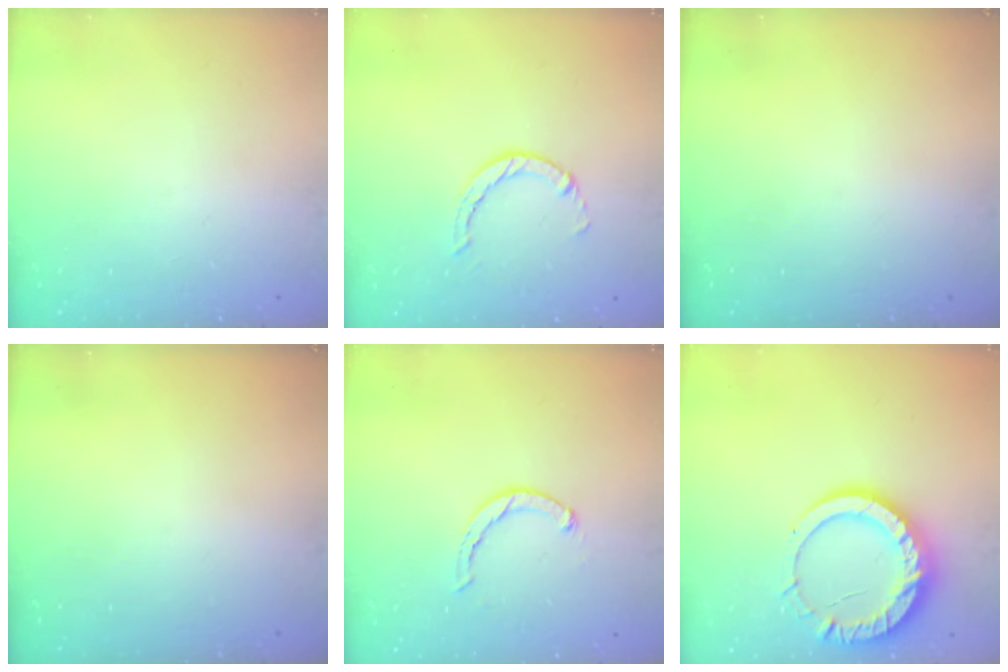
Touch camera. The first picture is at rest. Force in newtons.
{"total": 1.4, "press": 1.4, "slide": 0.3}
{"total": 0.0}
{"total": 0.0}
{"total": 1.5, "press": 1.5, "slide": 0.3}
{"total": 14.0, "press": 13.9, "slide": 1.4}